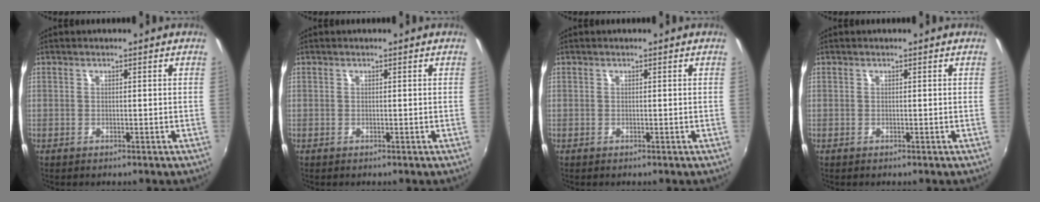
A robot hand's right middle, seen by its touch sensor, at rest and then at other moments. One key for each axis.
{"total": 0.0}
{"total": 0.0}
{"total": 0.0}